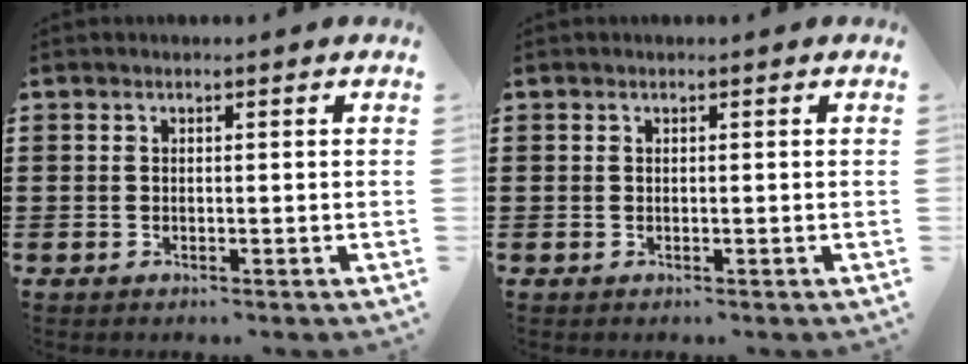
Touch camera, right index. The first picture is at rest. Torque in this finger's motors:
{"motor_torque": [-0.60, 1.43, 0.01, -0.01]}